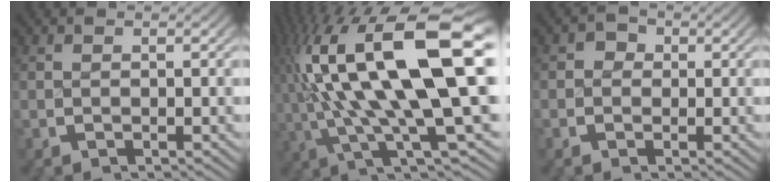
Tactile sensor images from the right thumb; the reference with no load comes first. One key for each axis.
{"total": 19.3, "fx": 1.1, "fy": 9.2, "fz": 17.0, "tx": -0.310, "ty": -0.033, "tz": 0.032}
{"total": 2.0, "fx": 0.0, "fy": 1.9, "fz": 0.8, "tx": -0.007, "ty": -0.003, "tz": -0.005}